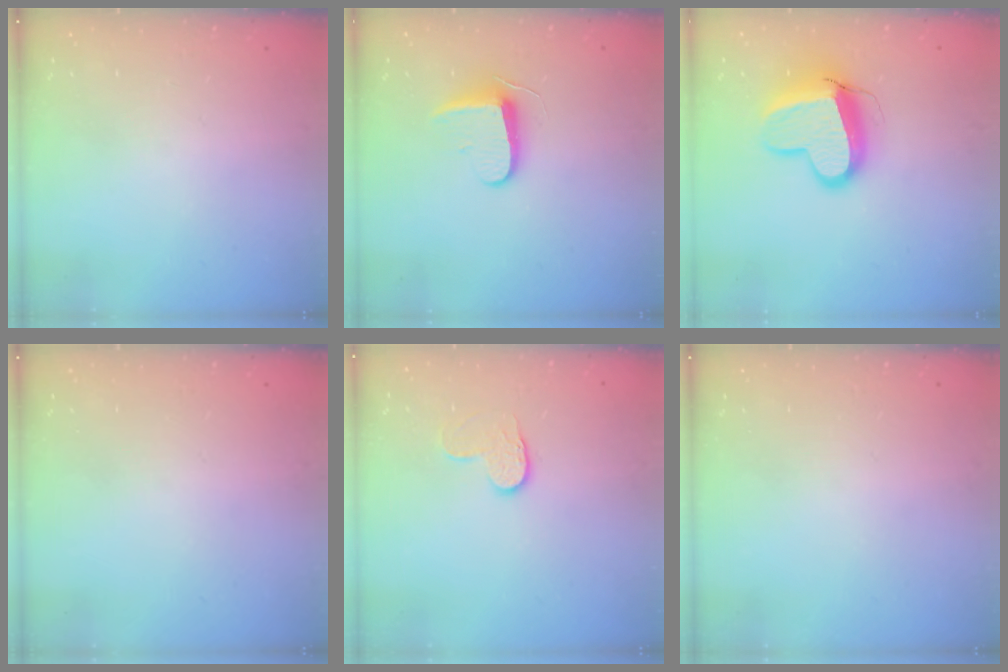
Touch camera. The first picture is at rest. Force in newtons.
{"total": 9.4, "press": 9.3, "slide": 0.9}
{"total": 12.8, "press": 12.7, "slide": 1.4}
{"total": 0.0}
{"total": 6.2, "press": 6.2, "slide": 0.4}
{"total": 0.0}